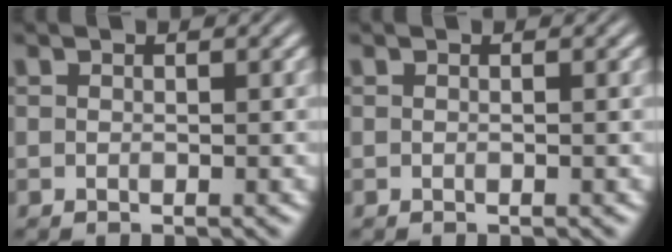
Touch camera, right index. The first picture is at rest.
{"total": 0.0}